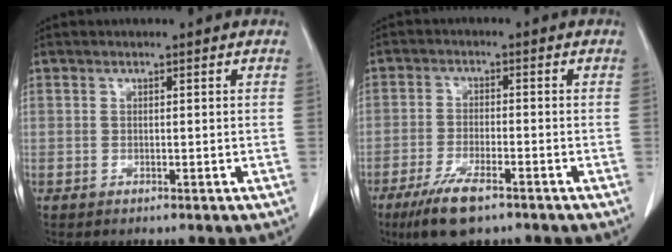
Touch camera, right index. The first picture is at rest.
{"total": 7.5, "force": [-4.9, 1.7, 5.4], "torque": [-0.104, -0.015, -0.083]}